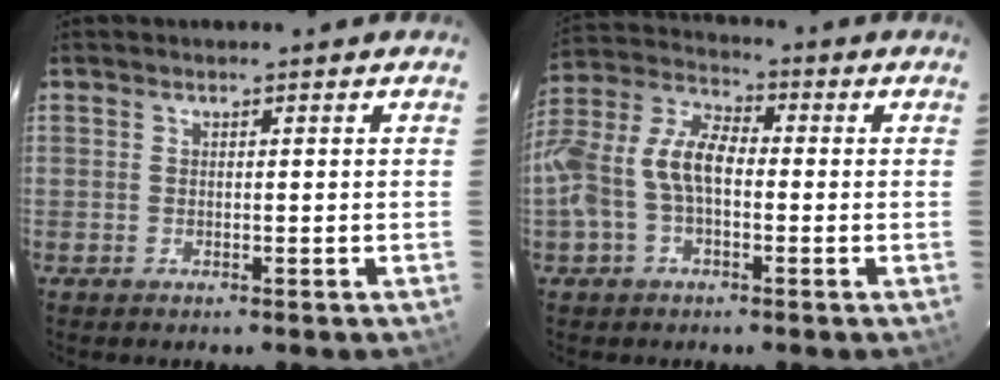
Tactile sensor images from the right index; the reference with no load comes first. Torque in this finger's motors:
{"motor_torque": [0.45, -0.20, 0.49, 0.17]}